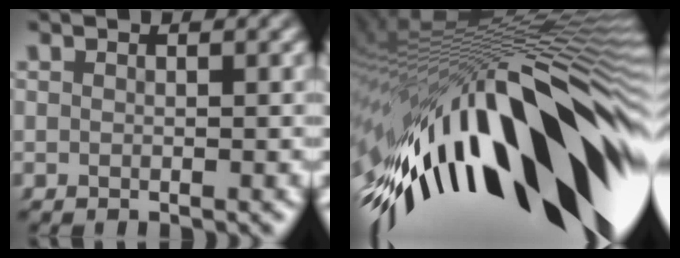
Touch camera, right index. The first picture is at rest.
{"total": 21.6, "force": [-6.8, 10.7, 17.5], "torque": [-0.282, 0.022, -0.090]}